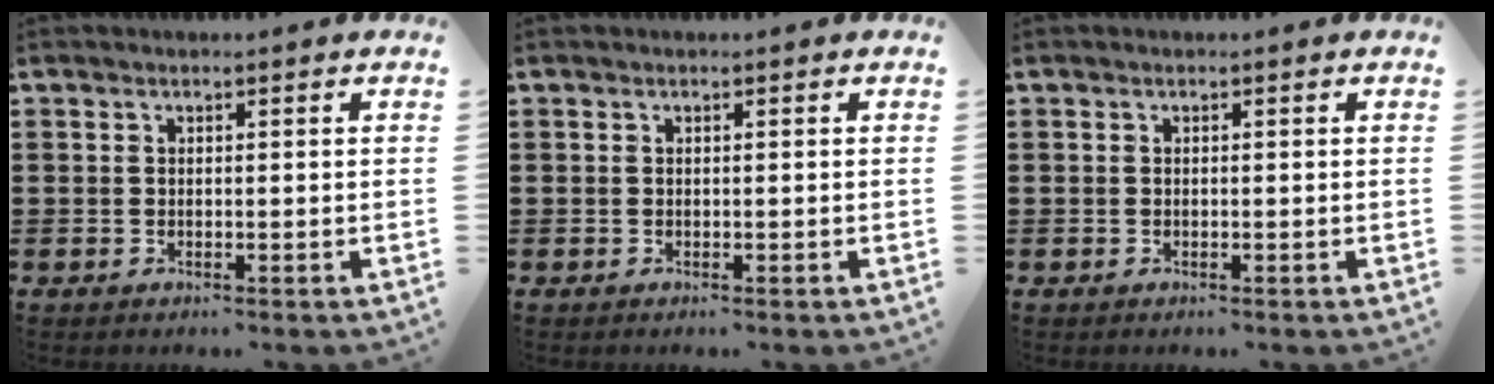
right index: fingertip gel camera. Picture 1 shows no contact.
{"total": 0.0}
{"total": 0.0}